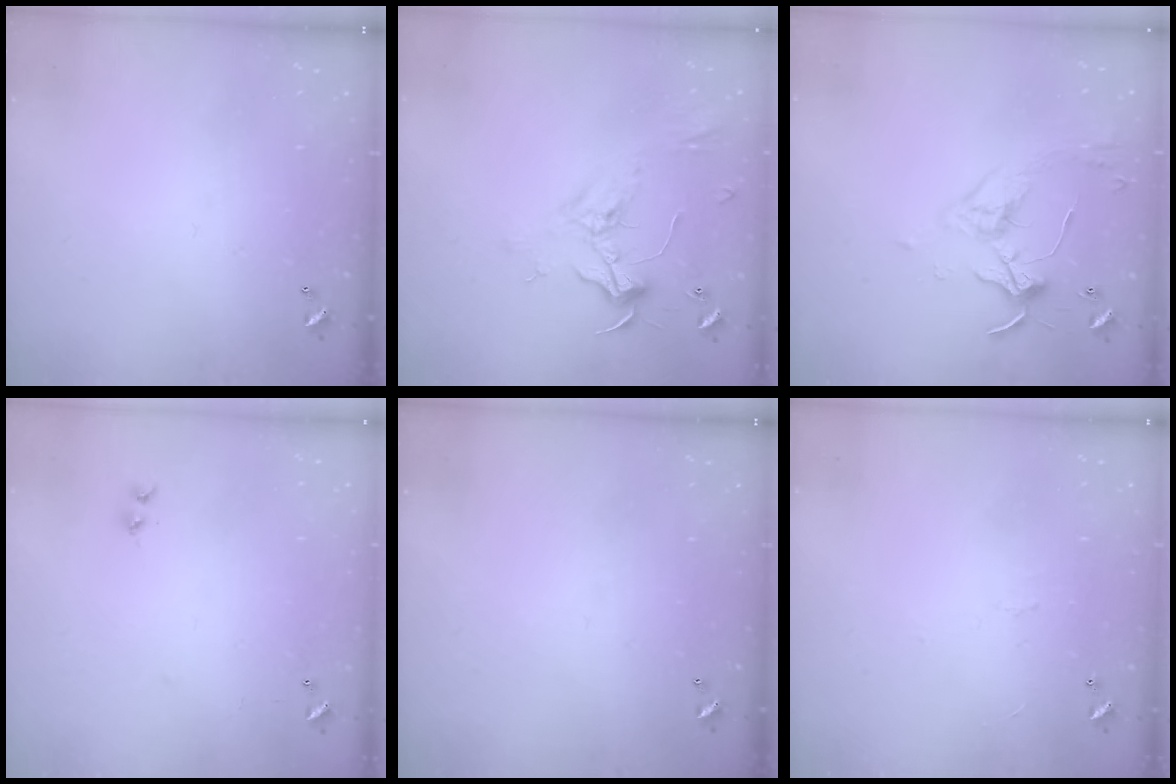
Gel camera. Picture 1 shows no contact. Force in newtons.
{"total": 2.4, "press": 2.3, "slide": 0.8}
{"total": 3.3, "press": 3.3, "slide": 0.6}
{"total": 6.8, "press": 6.8, "slide": 0.6}
{"total": 0.0}
{"total": 2.3, "press": 2.2, "slide": 0.6}